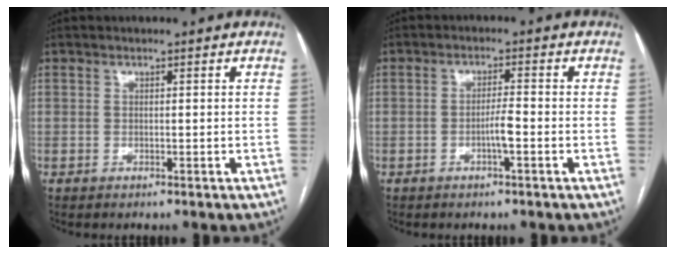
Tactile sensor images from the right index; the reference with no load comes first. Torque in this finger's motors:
{"motor_torque": [0.32, 0.21, 0.02, 0.02]}